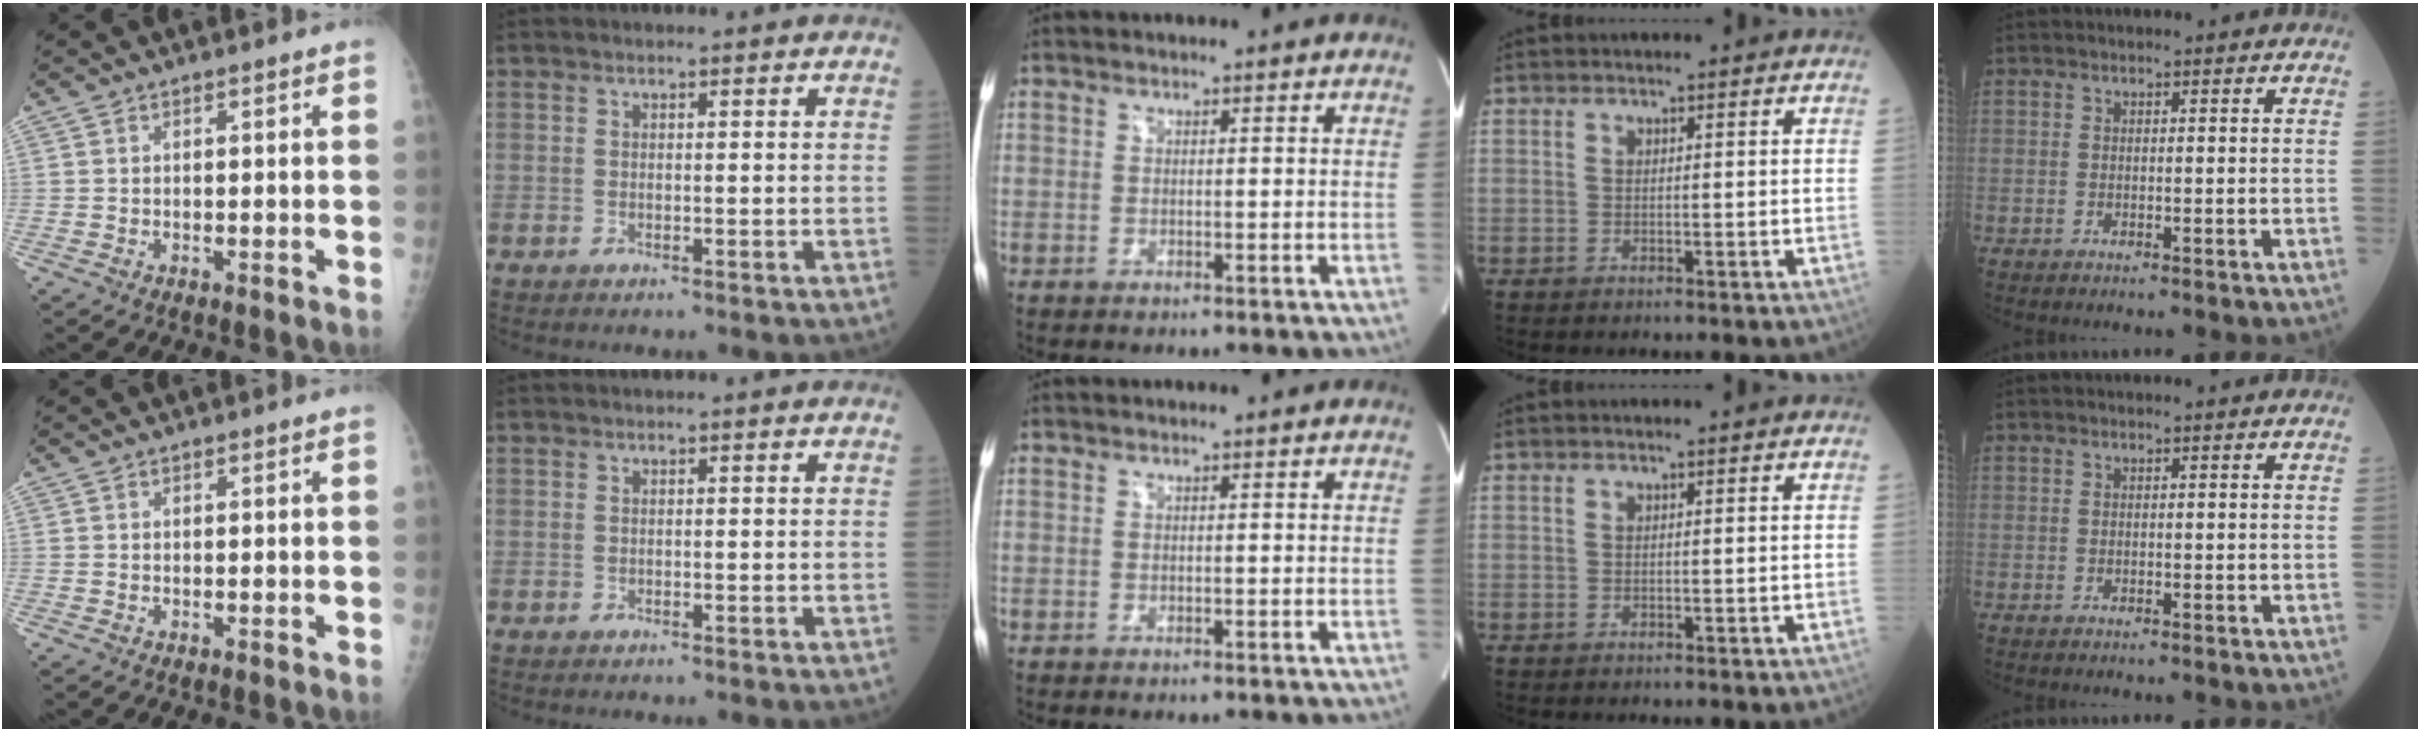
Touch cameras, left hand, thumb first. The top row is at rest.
{}